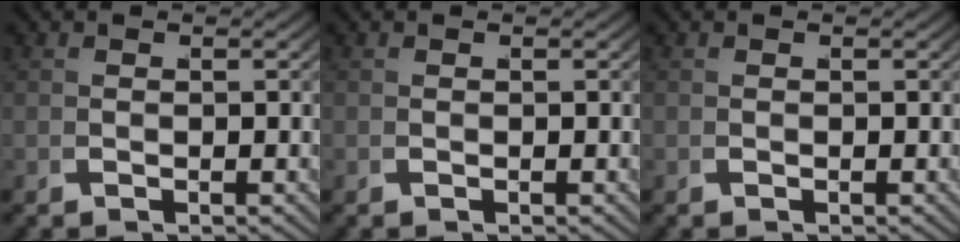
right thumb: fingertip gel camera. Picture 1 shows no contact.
{"total": 0.0}
{"total": 0.0}